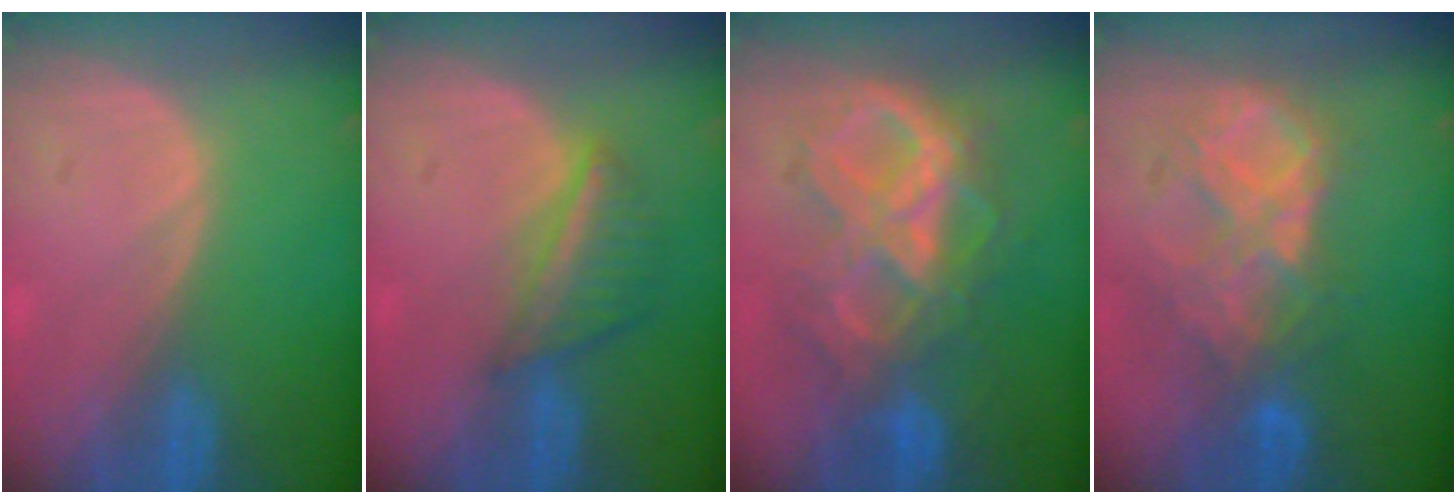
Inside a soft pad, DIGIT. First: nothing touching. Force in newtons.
{"total": 5.6, "press": 5.3, "slide": 1.7}
{"total": 10.6, "press": 10.6, "slide": 1.2}
{"total": 9.2, "press": 7.9, "slide": 4.8}